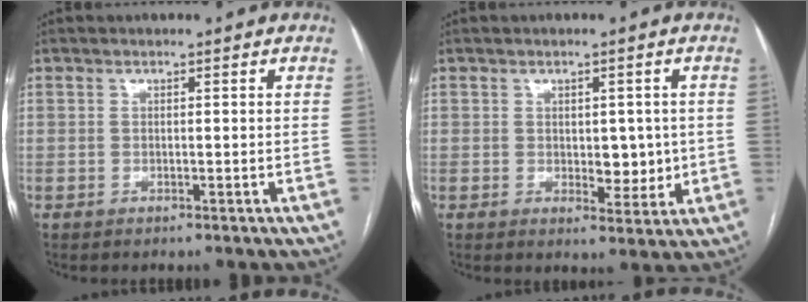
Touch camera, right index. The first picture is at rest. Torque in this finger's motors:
{"motor_torque": [-0.22, 0.47, -0.08, 0.00]}